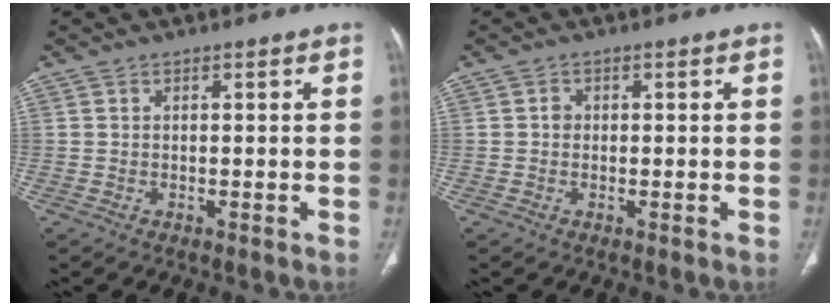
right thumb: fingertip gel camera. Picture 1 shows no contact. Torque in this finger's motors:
{"motor_torque": [-0.13, 0.08, 0.41, -0.29, -0.03]}